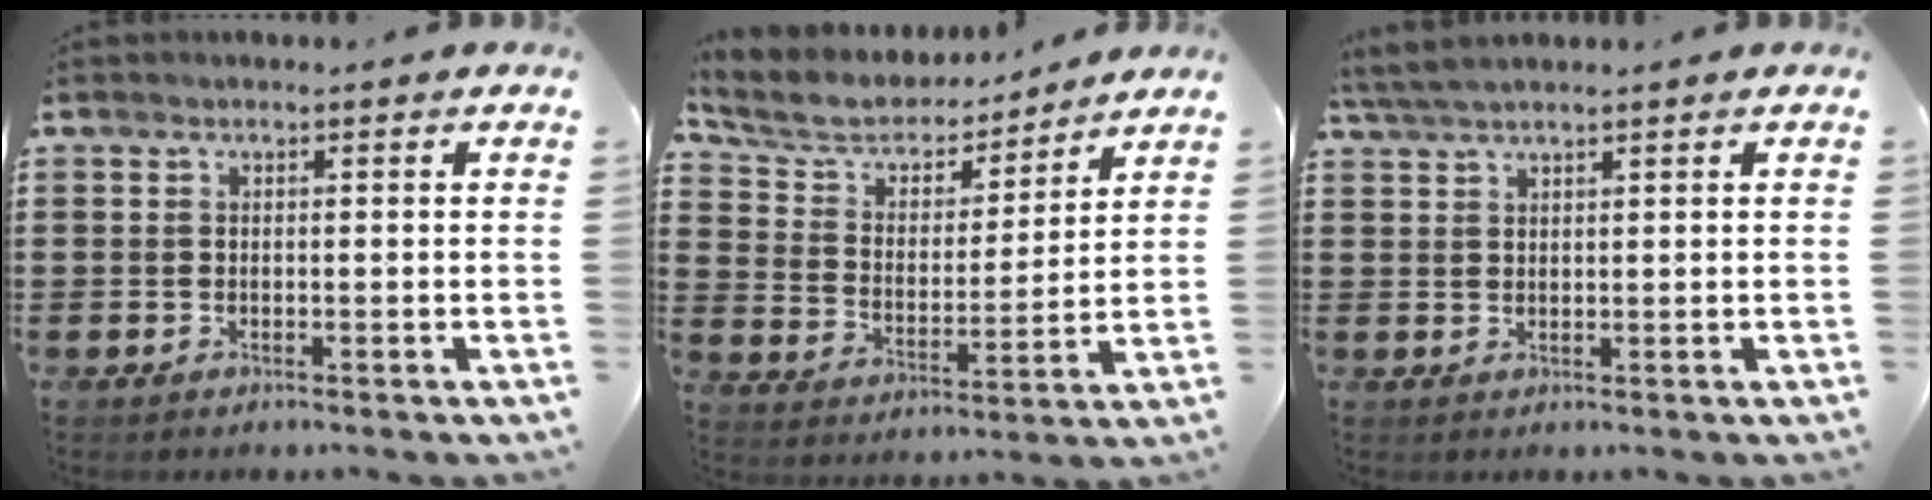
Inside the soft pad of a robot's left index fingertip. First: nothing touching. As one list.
[{"total": 6.4, "force": [5.8, 2.2, 1.4], "torque": [-0.063, -0.038, 0.099]}, {"total": 2.7, "force": [2.4, 0.1, 1.1], "torque": [-0.028, 0.002, 0.047]}]